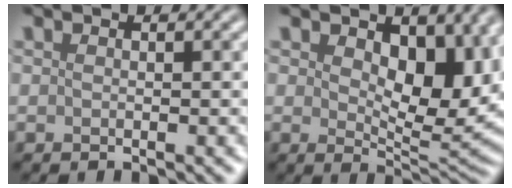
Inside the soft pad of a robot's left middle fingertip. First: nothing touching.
{"total": 7.1, "force": [2.0, 4.0, 5.4], "torque": [-0.090, -0.014, 0.031]}